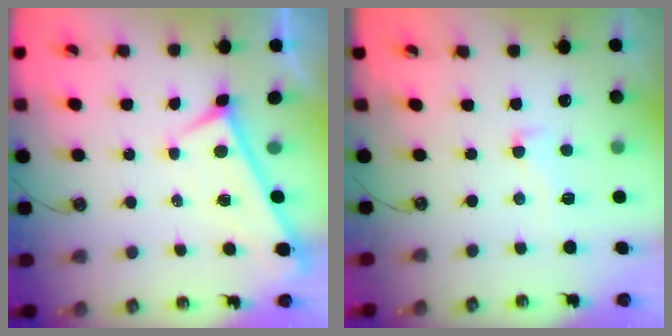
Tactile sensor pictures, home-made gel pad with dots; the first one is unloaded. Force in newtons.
{"total": 1.2, "press": 0.2, "slide": 1.1}